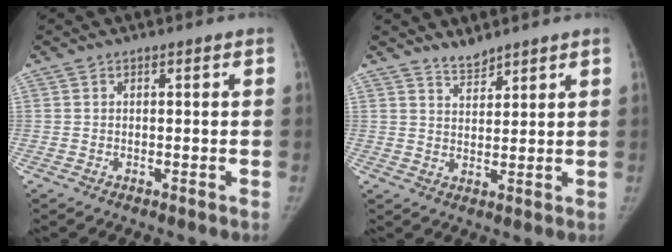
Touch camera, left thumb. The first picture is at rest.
{"total": 3.3, "force": [3.1, 0.9, 0.6], "torque": [0.002, -0.023, 0.057]}